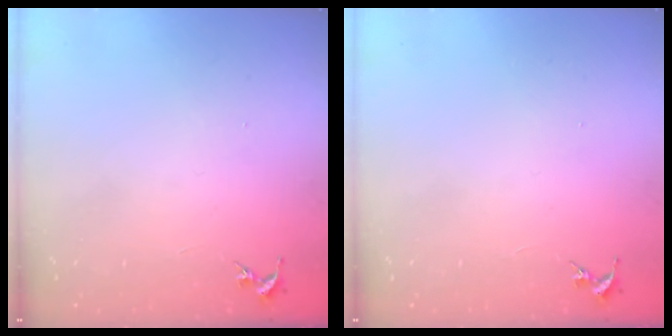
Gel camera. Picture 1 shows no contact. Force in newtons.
{"total": 0.0}